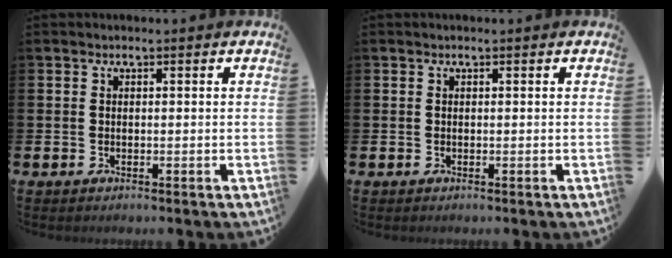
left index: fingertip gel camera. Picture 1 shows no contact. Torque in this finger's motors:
{"motor_torque": [0.04, -0.01, 0.00, -0.01]}